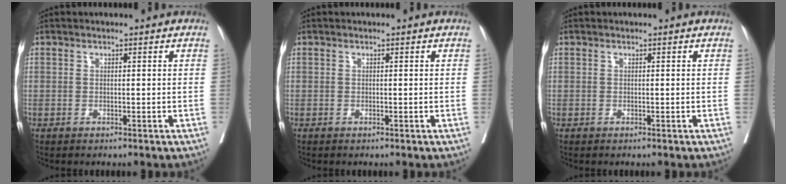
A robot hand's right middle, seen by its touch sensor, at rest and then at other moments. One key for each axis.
{"total": 0.0}
{"total": 0.0}